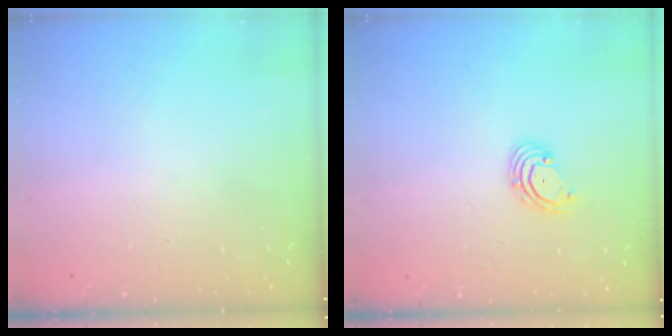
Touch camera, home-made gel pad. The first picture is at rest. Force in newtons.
{"total": 2.7, "press": 2.7, "slide": 0.6}